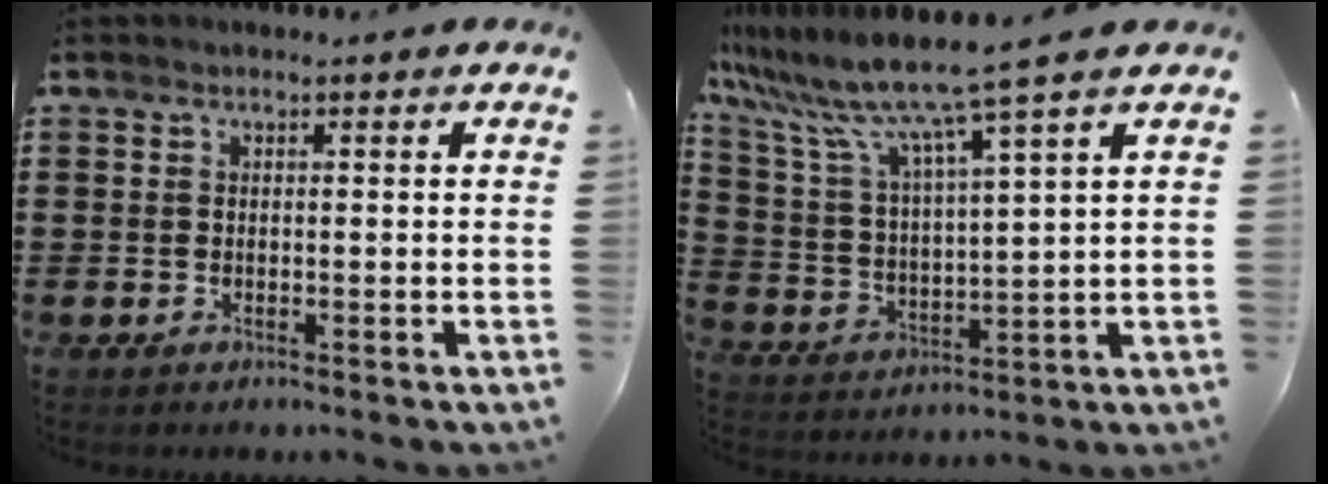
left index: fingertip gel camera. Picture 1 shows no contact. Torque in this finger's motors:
{"motor_torque": [2.14, 0.00, 0.75, 0.21]}